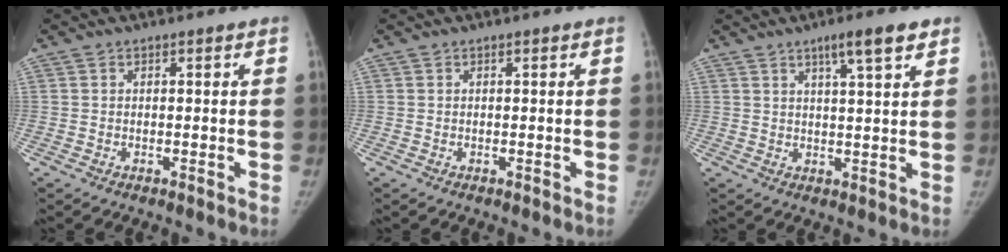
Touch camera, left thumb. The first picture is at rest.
{"total": 0.0}
{"total": 6.3, "force": [3.8, 0.7, 5.0], "torque": [-0.077, -0.016, 0.061]}